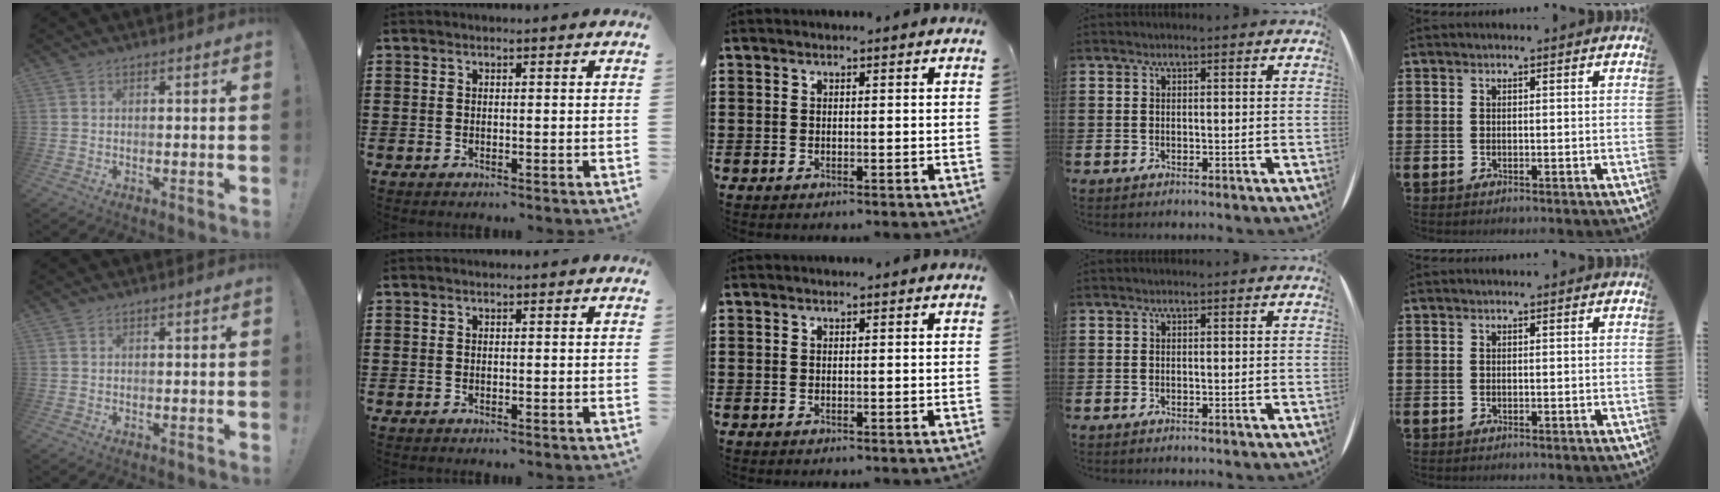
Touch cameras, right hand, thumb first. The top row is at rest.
{}